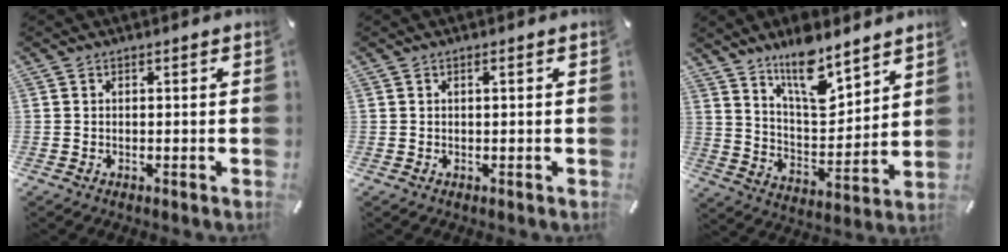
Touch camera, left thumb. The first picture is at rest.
{"total": 0.8, "force": [0.2, 0.1, 0.7], "torque": [-0.014, 0.002, 0.004]}
{"total": 13.8, "force": [10.7, 5.5, 6.8], "torque": [-0.119, -0.070, 0.193]}